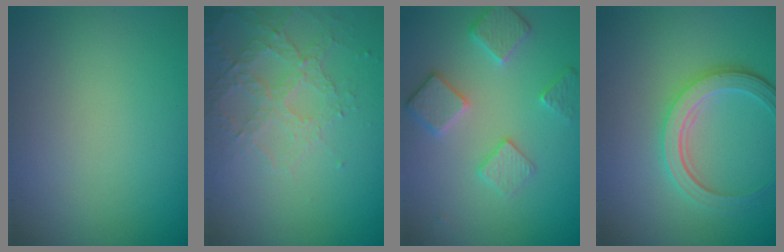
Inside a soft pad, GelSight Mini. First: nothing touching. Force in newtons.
{"total": 3.2, "press": 2.9, "slide": 1.4}
{"total": 3.4, "press": 3.2, "slide": 1.2}
{"total": 4.6, "press": 3.5, "slide": 3.0}